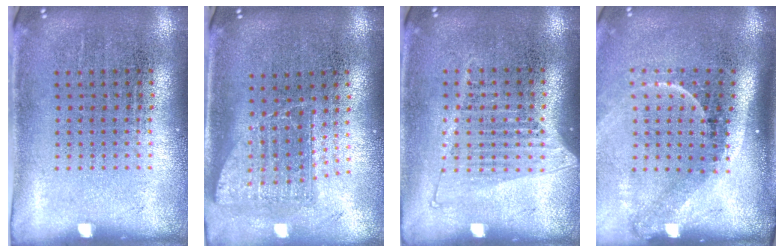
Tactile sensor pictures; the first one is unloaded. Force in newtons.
{"total": 1.5, "press": 1.2, "slide": 0.9}
{"total": 1.3, "press": 1.1, "slide": 0.5}
{"total": 2.2, "press": 1.4, "slide": 1.6}